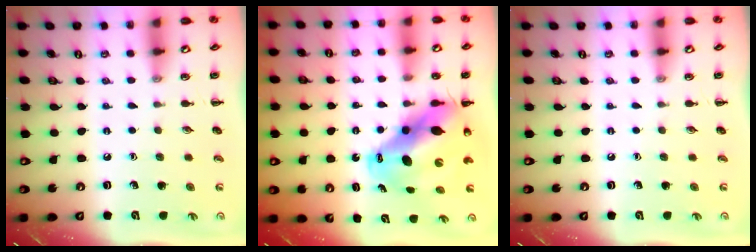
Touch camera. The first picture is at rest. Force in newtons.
{"total": 15.8, "press": 15.2, "slide": 4.5}
{"total": 0.0}